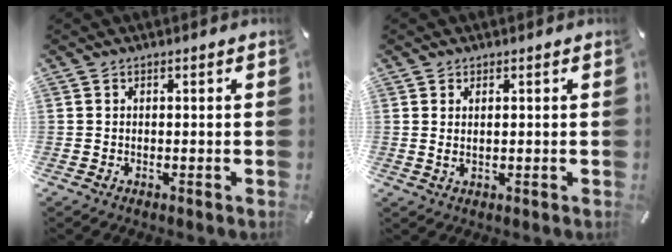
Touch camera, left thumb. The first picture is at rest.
{"total": 1.7, "force": [0.5, 0.6, 1.5], "torque": [-0.029, 0.002, 0.008]}